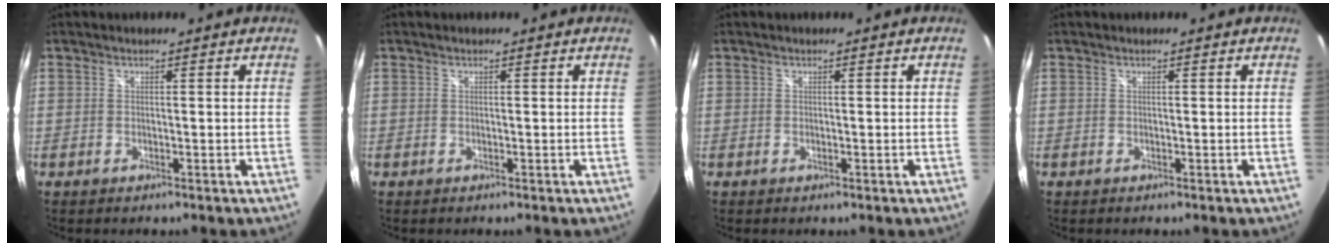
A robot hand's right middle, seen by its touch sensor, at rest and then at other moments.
{"total": 0.0}
{"total": 0.0}
{"total": 0.0}